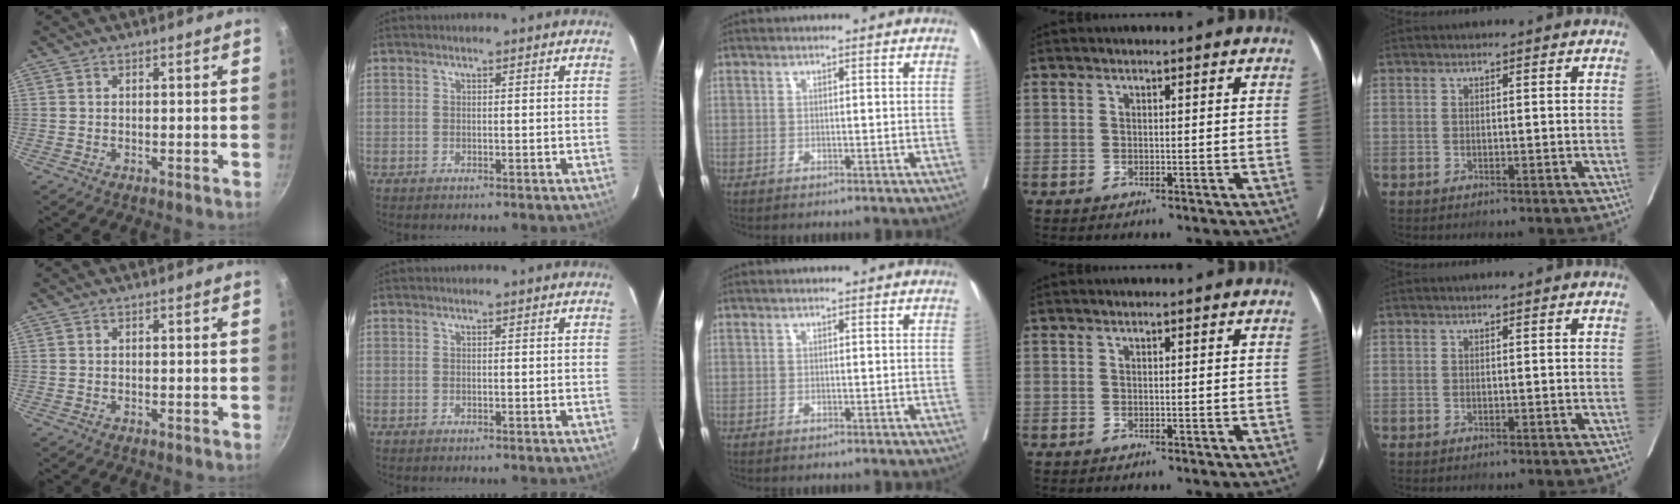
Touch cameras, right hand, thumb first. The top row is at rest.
{}